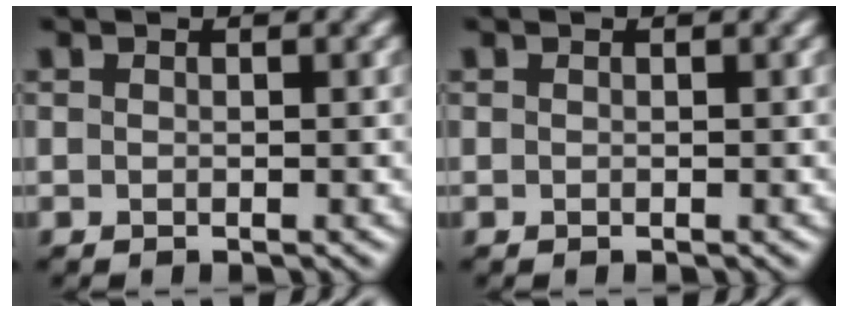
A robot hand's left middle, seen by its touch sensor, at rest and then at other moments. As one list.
[{"total": 0.0}]